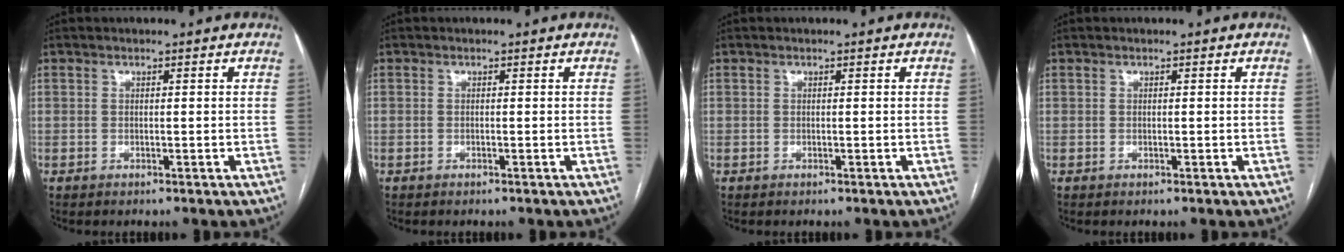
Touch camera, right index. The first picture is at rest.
{"total": 0.0}
{"total": 0.0}
{"total": 0.0}